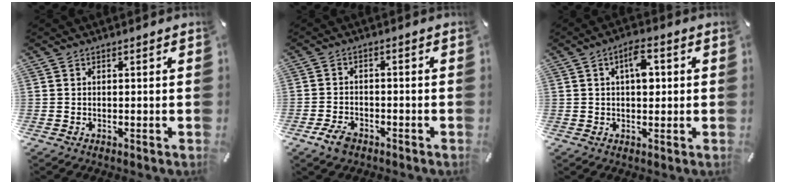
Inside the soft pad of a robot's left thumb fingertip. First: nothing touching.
{"total": 4.4, "force": [-2.9, 2.5, 2.2], "torque": [-0.053, 0.011, -0.057]}
{"total": 9.0, "force": [2.2, 5.3, 7.0], "torque": [-0.095, 0.001, 0.035]}